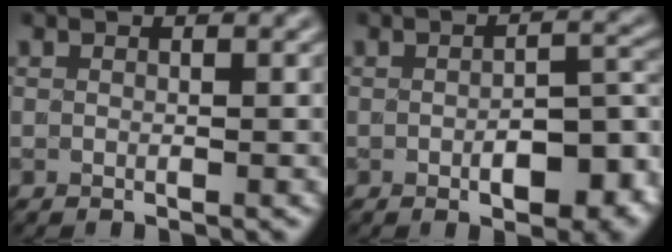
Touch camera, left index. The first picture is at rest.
{"total": 6.3, "force": [-2.2, 2.8, 5.2], "torque": [-0.072, -0.004, -0.025]}